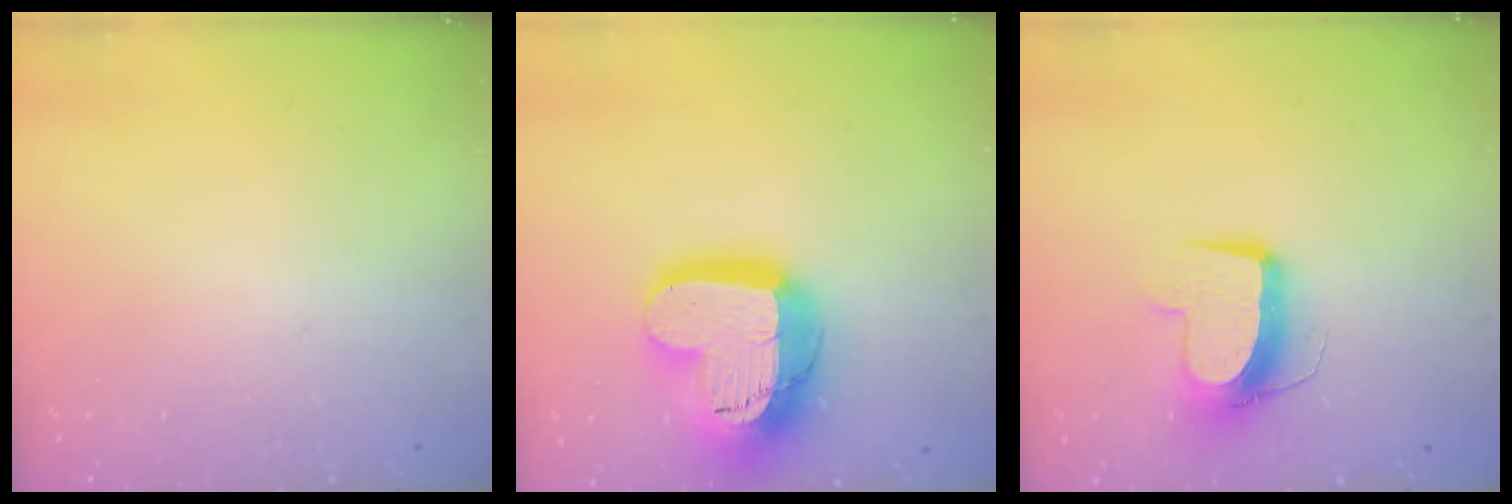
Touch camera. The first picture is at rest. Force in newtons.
{"total": 20.1, "press": 20.0, "slide": 1.6}
{"total": 10.4, "press": 10.3, "slide": 1.0}